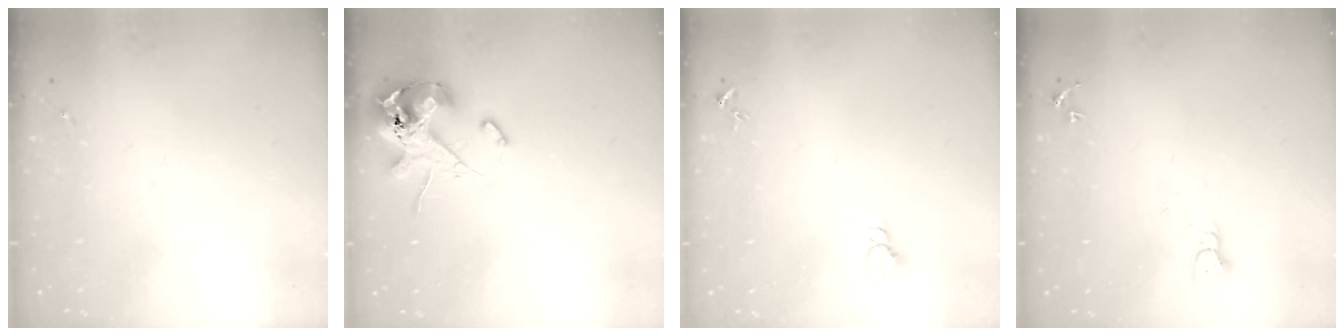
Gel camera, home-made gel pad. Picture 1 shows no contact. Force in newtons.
{"total": 13.1, "press": 12.9, "slide": 2.2}
{"total": 2.8, "press": 2.8, "slide": 0.1}
{"total": 2.2, "press": 2.2, "slide": 0.2}